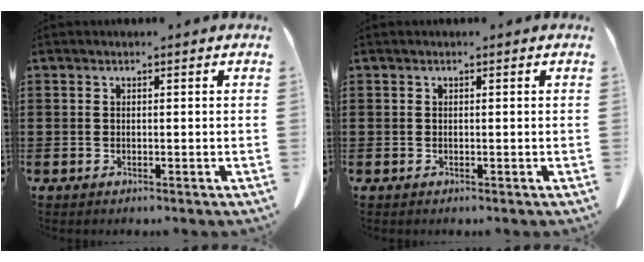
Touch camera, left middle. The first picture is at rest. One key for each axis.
{"total": 0.0}